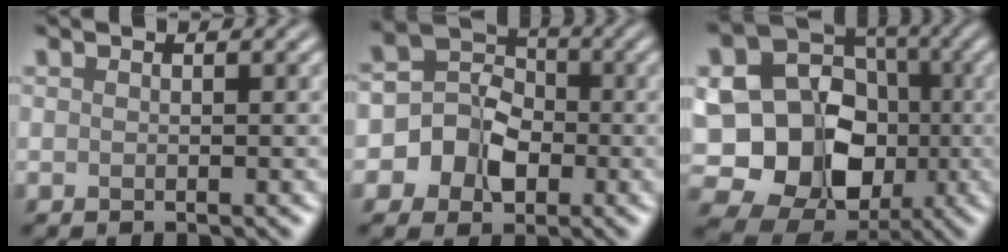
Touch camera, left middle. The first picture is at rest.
{"total": 5.9, "force": [-1.2, 5.2, 2.6], "torque": [-0.024, 0.015, -0.043]}
{"total": 15.2, "force": [-1.9, 13.1, 7.5], "torque": [-0.130, -0.010, -0.041]}